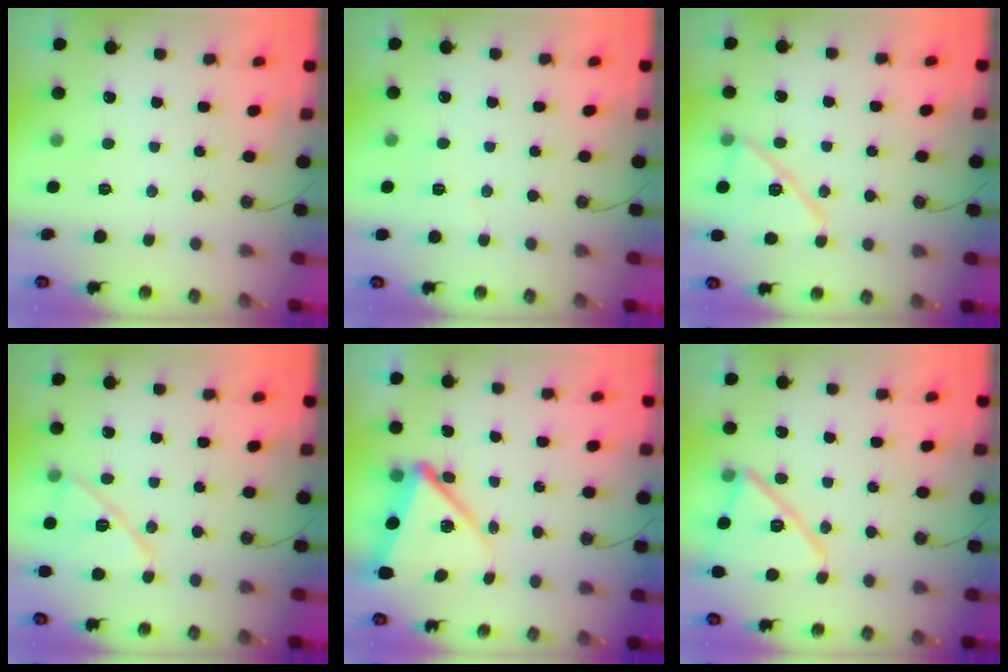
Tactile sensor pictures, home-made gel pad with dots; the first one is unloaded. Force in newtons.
{"total": 3.7, "press": 3.4, "slide": 1.4}
{"total": 13.1, "press": 13.1, "slide": 0.8}
{"total": 13.3, "press": 13.2, "slide": 1.5}
{"total": 11.4, "press": 11.3, "slide": 1.7}
{"total": 15.2, "press": 15.2, "slide": 0.8}